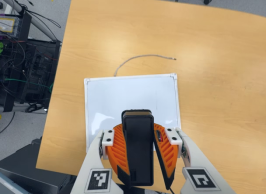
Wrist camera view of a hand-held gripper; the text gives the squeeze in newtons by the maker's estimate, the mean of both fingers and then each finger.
{"total": 13.0, "left": 11.3, "right": 14.7}